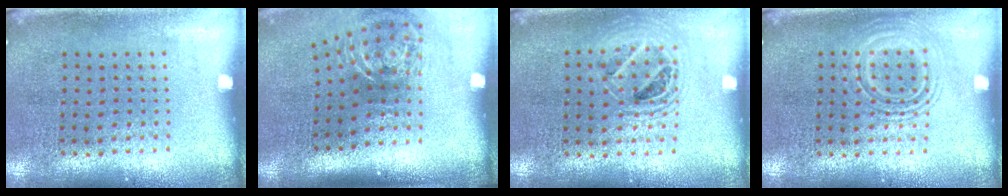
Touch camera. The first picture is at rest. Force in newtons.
{"total": 1.8, "press": 1.3, "slide": 1.3}
{"total": 1.5, "press": 1.3, "slide": 0.7}
{"total": 2.7, "press": 2.7, "slide": 0.4}